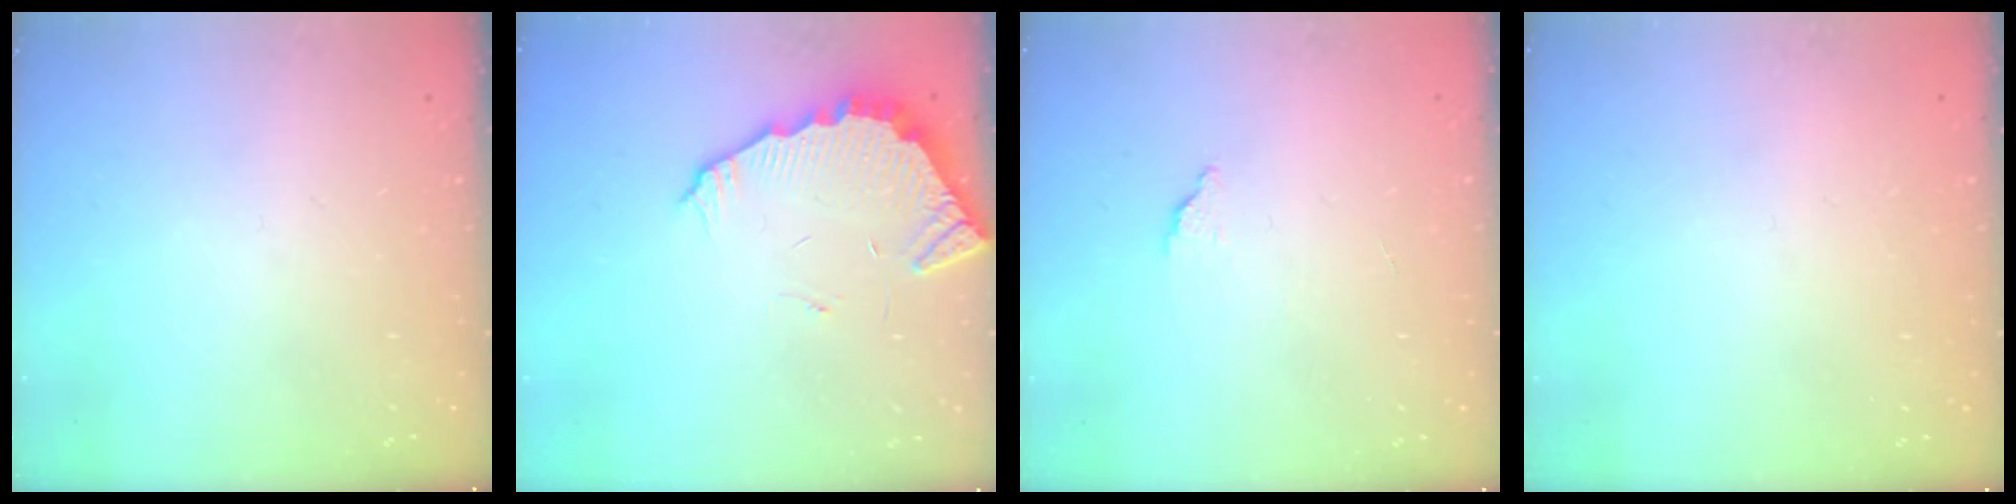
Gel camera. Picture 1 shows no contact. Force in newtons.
{"total": 3.9, "press": 3.9, "slide": 0.2}
{"total": 1.7, "press": 1.7, "slide": 0.1}
{"total": 2.3, "press": 2.3, "slide": 0.1}